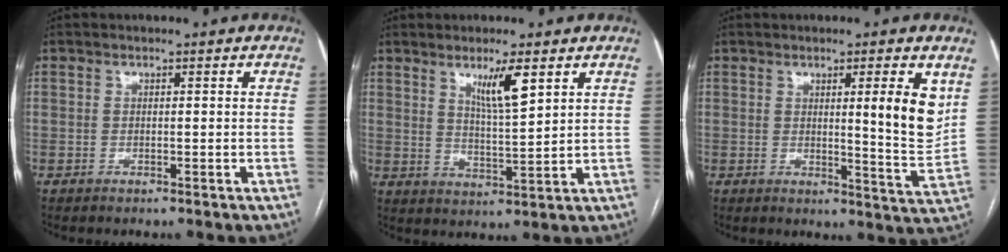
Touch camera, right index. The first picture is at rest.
{"total": 6.0, "force": [3.3, 0.2, 5.0], "torque": [-0.089, -0.013, 0.062]}
{"total": 7.9, "force": [2.8, 0.3, 7.4], "torque": [-0.093, -0.021, 0.034]}